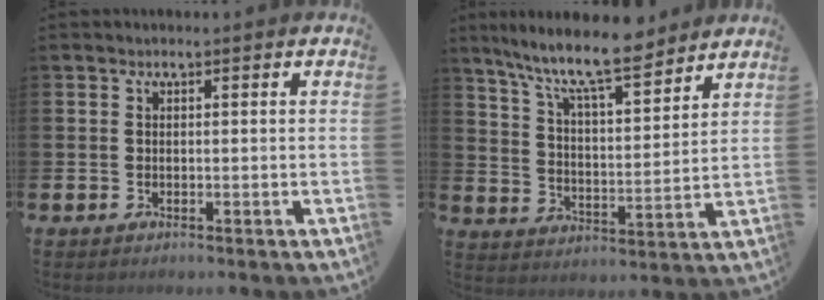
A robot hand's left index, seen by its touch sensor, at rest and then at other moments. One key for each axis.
{"total": 10.3, "fx": 9.0, "fy": 1.6, "fz": 4.8, "tx": -0.120, "ty": -0.049, "tz": 0.157}